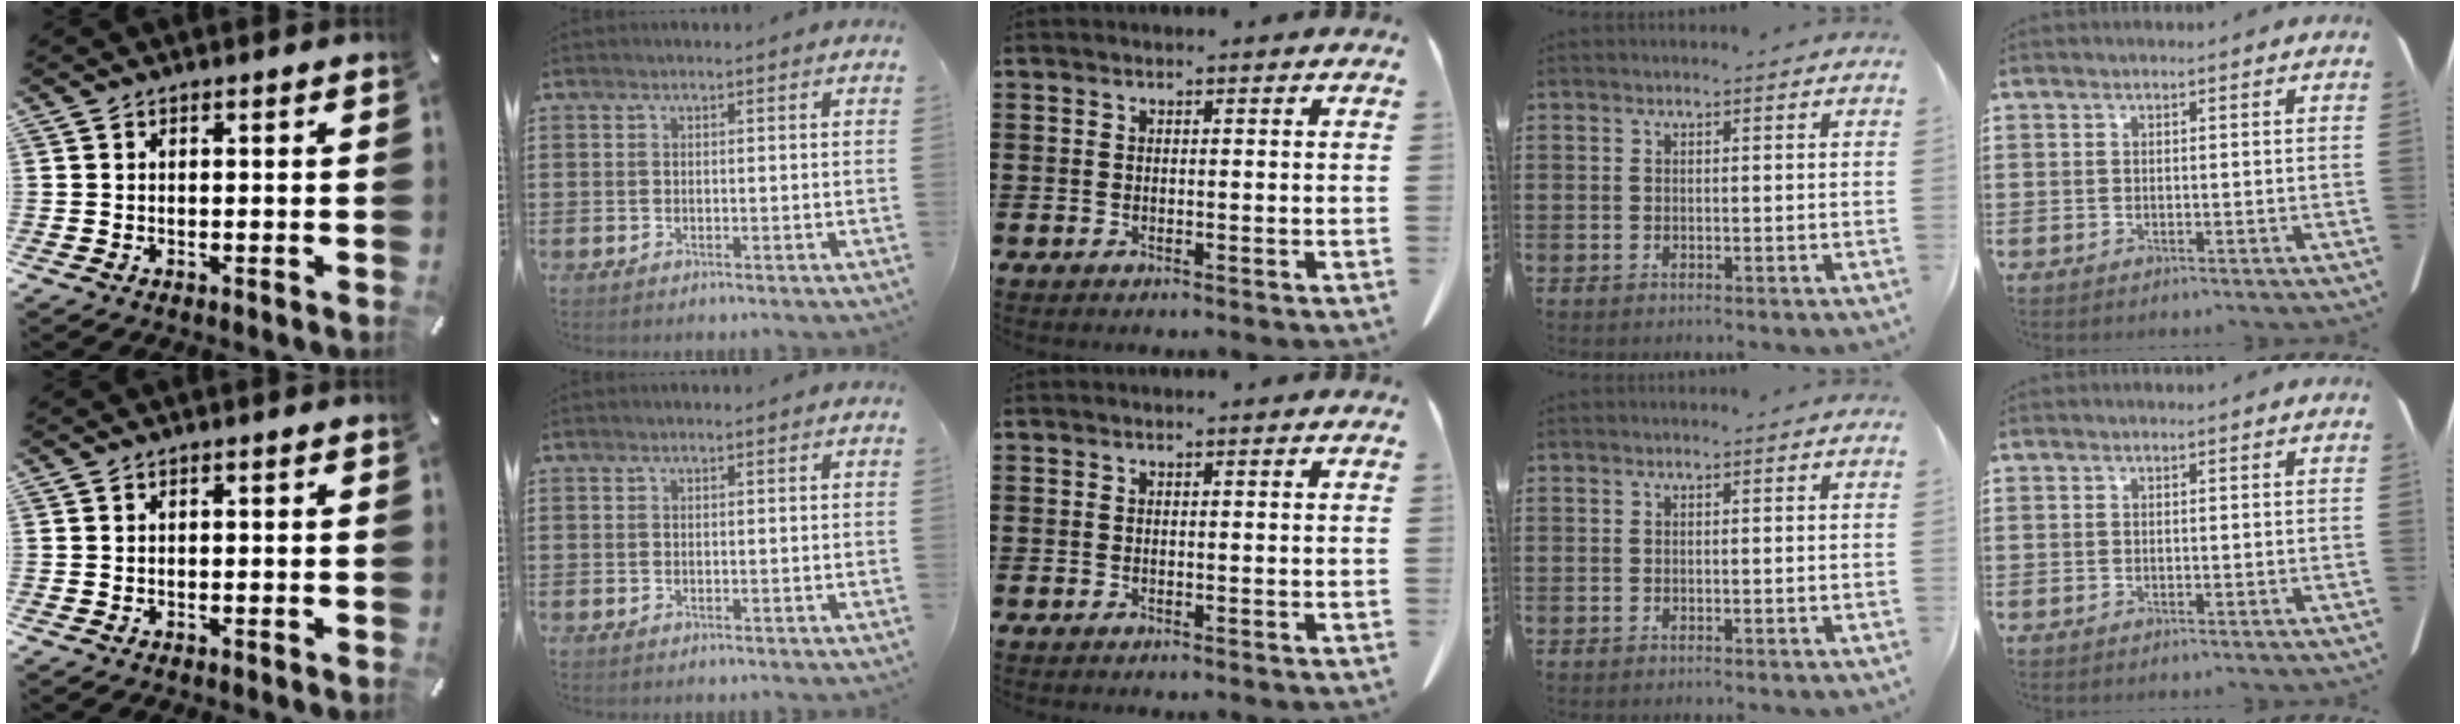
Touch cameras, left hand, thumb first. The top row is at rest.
{}